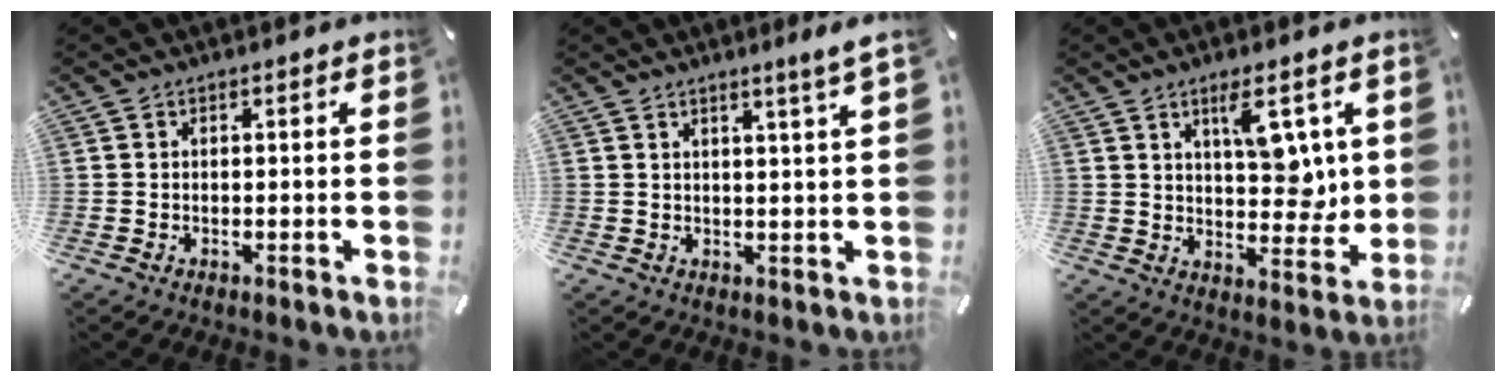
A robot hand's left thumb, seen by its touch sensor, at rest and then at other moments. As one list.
[{"total": 4.0, "force": [2.7, -0.5, 2.9], "torque": [-0.060, -0.012, 0.045]}, {"total": 10.6, "force": [4.5, 5.2, 8.0], "torque": [-0.099, -0.024, 0.073]}]